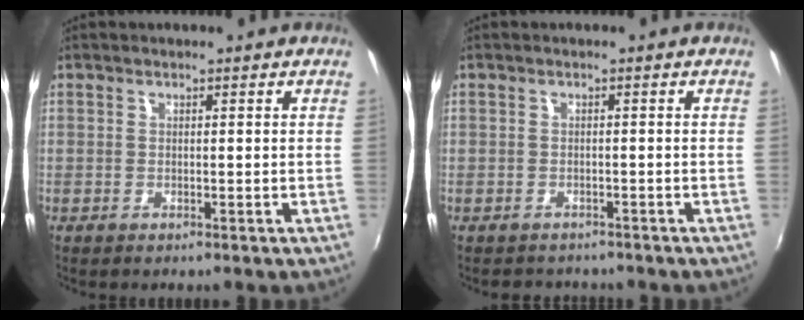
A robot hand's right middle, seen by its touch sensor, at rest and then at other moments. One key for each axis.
{"total": 2.7, "fx": -2.3, "fy": 1.5, "fz": 0.1, "tx": -0.006, "ty": 0.000, "tz": -0.035}